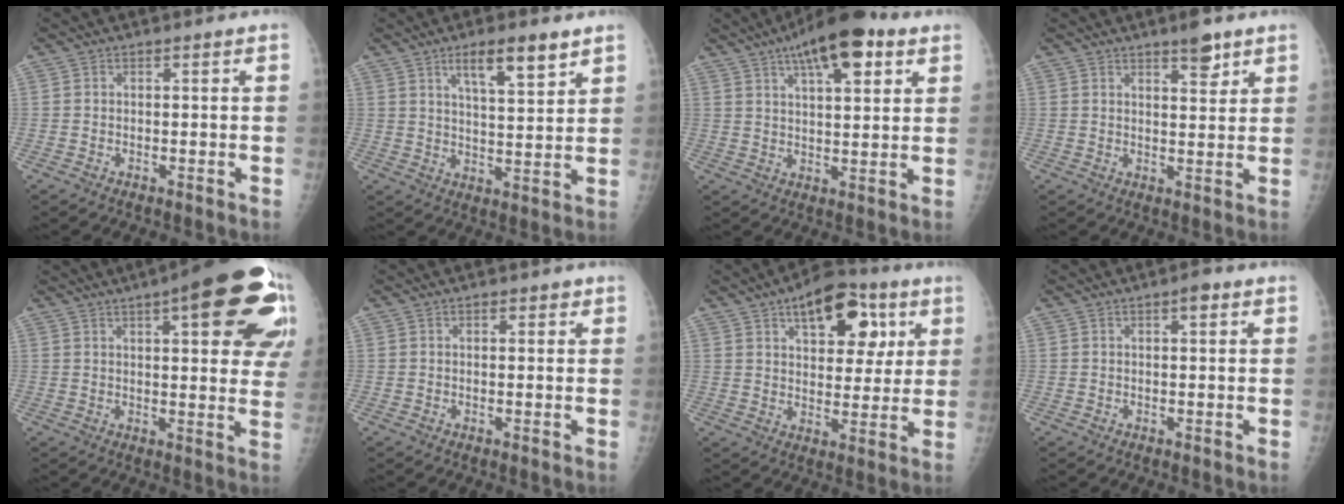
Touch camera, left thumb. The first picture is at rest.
{"total": 8.6, "force": [5.3, 2.2, 6.4], "torque": [-0.093, -0.031, 0.090]}
{"total": 13.9, "force": [7.5, 4.9, 10.7], "torque": [-0.142, -0.012, 0.114]}
{"total": 4.9, "force": [3.3, 1.5, 3.2], "torque": [-0.035, -0.020, 0.047]}
{"total": 24.5, "force": [10.5, 7.4, 20.9], "torque": [-0.212, 0.002, 0.133]}
{"total": 1.5, "force": [0.7, 0.9, 0.9], "torque": [-0.002, 0.000, 0.006]}
{"total": 15.5, "force": [7.1, 8.4, 11.0], "torque": [-0.105, -0.011, 0.103]}
{"total": 2.0, "force": [0.9, 0.7, 1.7], "torque": [-0.018, 0.002, 0.007]}